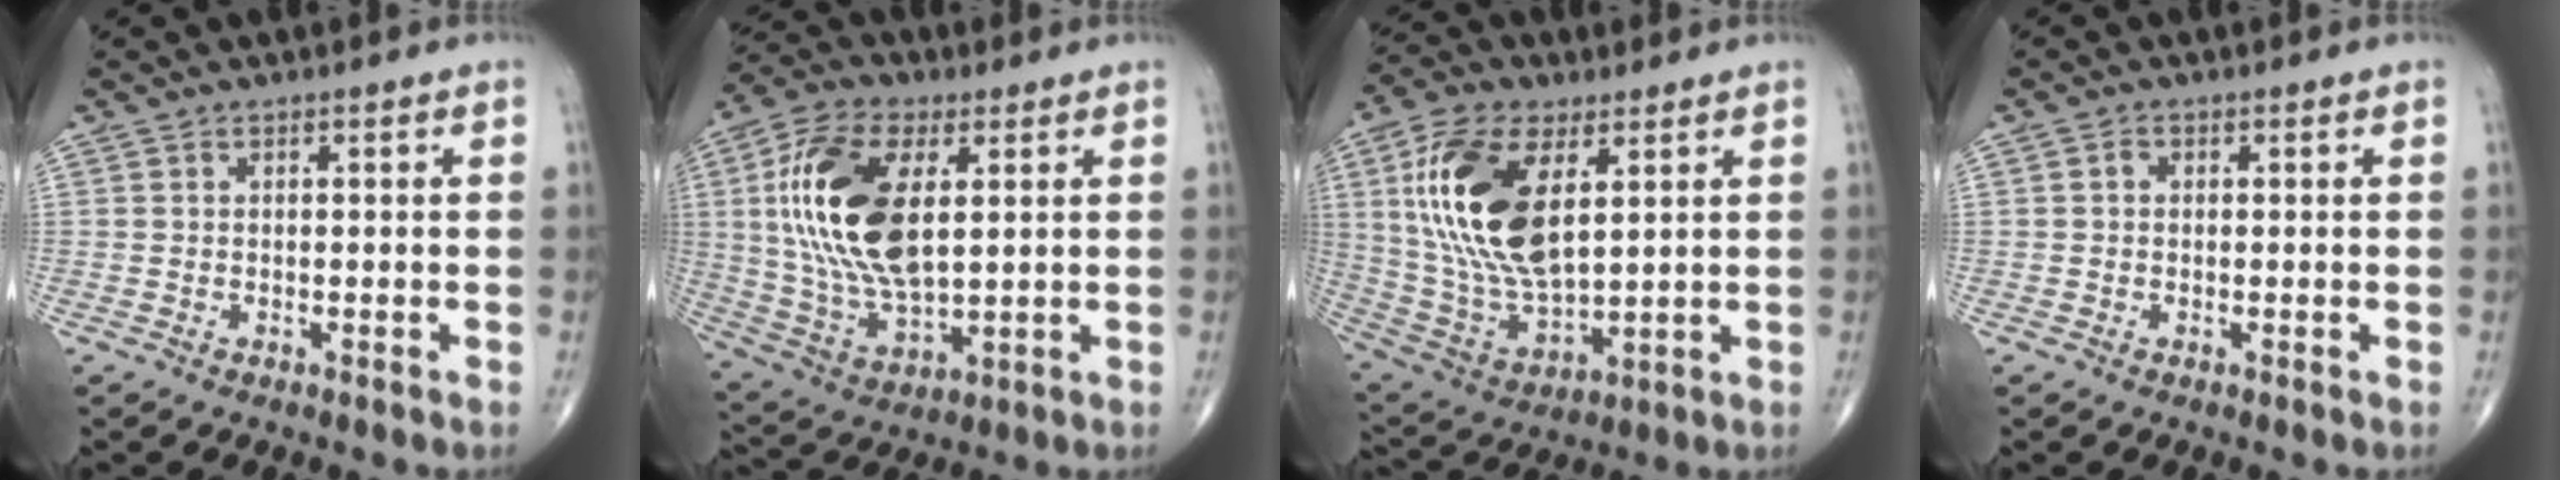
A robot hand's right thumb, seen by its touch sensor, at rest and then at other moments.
{"total": 19.9, "force": [4.0, 10.1, 16.7], "torque": [-0.329, -0.009, 0.076]}
{"total": 20.2, "force": [5.7, 10.0, 16.6], "torque": [-0.327, -0.020, 0.112]}
{"total": 1.0, "force": [0.1, 0.9, 0.5], "torque": [-0.005, 0.004, -0.002]}